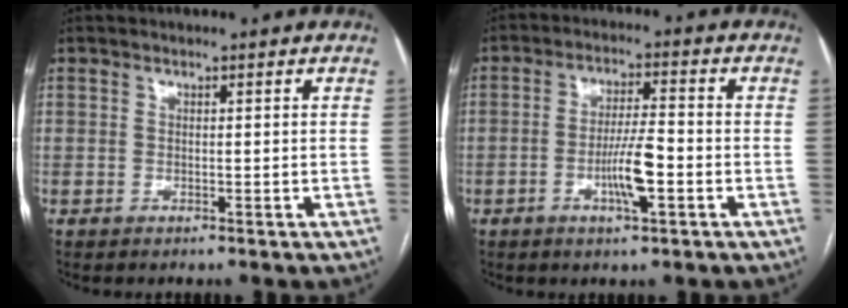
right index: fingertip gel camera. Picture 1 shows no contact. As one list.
[{"total": 6.8, "force": [-2.3, 0.7, 6.3], "torque": [-0.121, -0.001, -0.041]}]